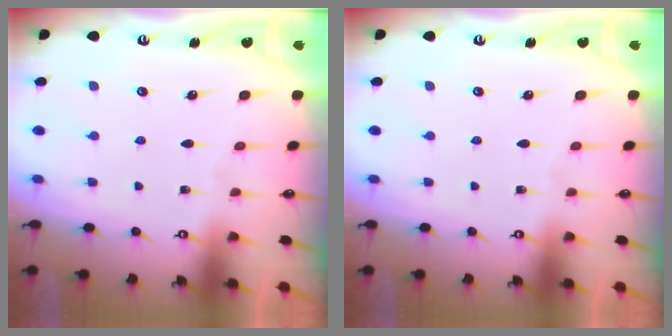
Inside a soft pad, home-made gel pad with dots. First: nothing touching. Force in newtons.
{"total": 0.0}